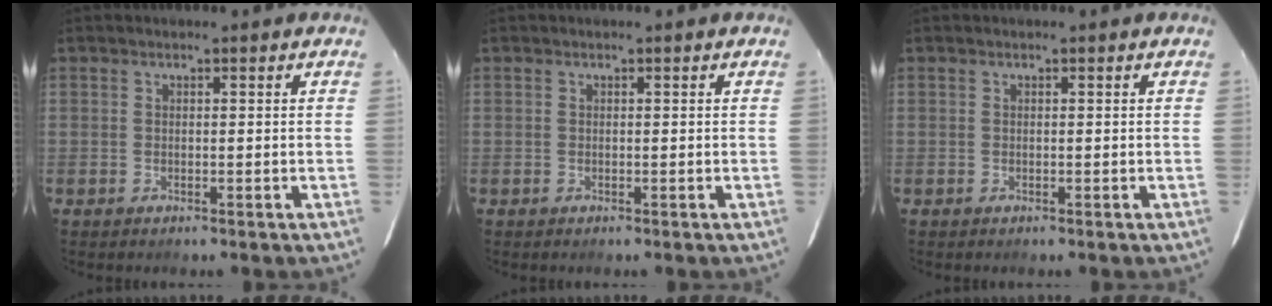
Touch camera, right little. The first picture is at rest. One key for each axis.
{"total": 0.0}
{"total": 0.0}